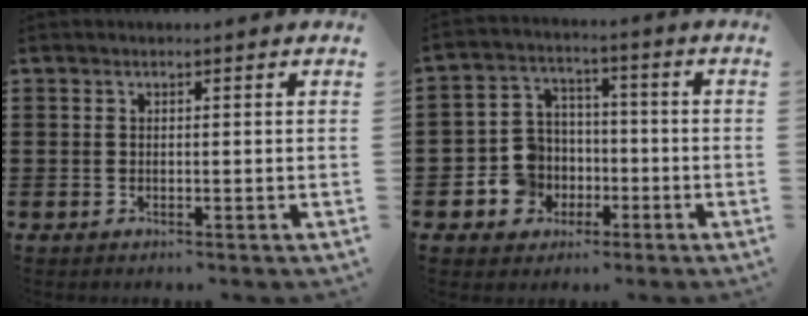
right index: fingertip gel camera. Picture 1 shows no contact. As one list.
[{"total": 7.3, "force": [-2.1, 6.7, 1.9], "torque": [-0.072, 0.016, -0.037]}]